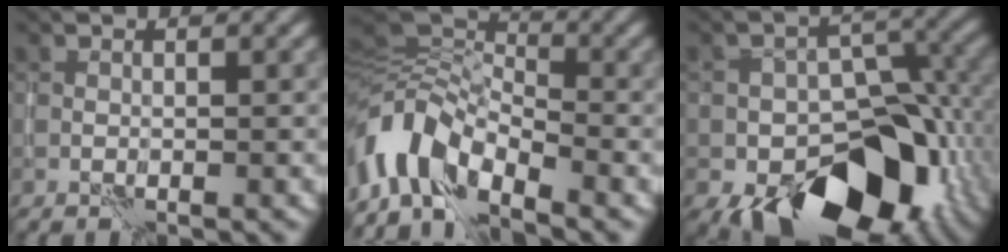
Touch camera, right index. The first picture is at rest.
{"total": 6.6, "force": [-4.3, 3.2, 3.9], "torque": [-0.072, 0.008, -0.099]}
{"total": 12.7, "force": [-6.6, 7.6, 7.7], "torque": [-0.089, -0.003, -0.103]}